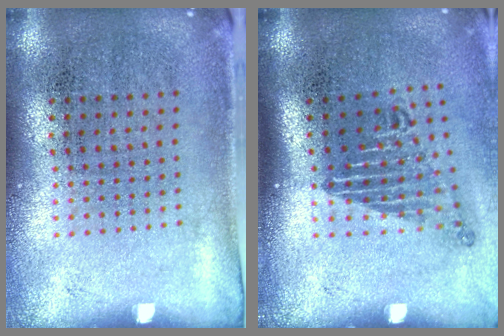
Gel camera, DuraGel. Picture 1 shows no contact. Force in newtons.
{"total": 1.7, "press": 1.2, "slide": 1.3}